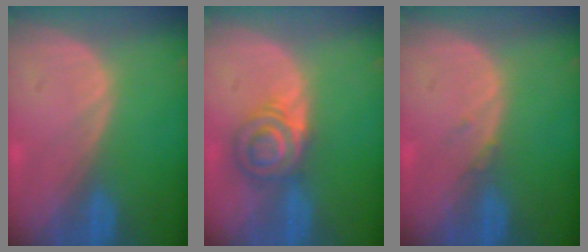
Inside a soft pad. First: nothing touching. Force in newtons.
{"total": 5.8, "press": 5.7, "slide": 1.1}
{"total": 0.8, "press": 0.8, "slide": 0.1}